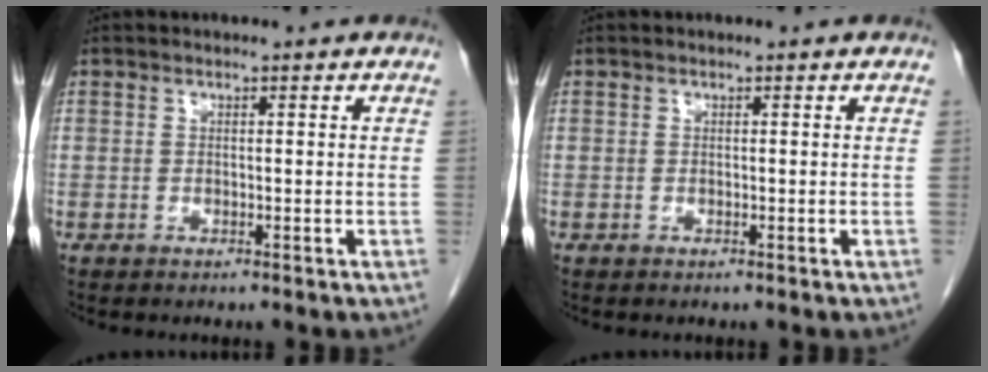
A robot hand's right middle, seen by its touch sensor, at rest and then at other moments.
{"total": 0.0}